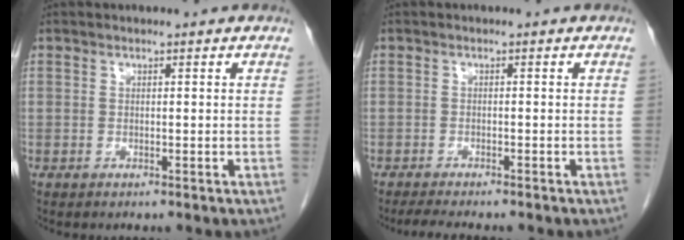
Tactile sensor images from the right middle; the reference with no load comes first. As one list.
[{"total": 5.1, "force": [-4.4, 0.7, 2.4], "torque": [-0.034, -0.011, -0.065]}]